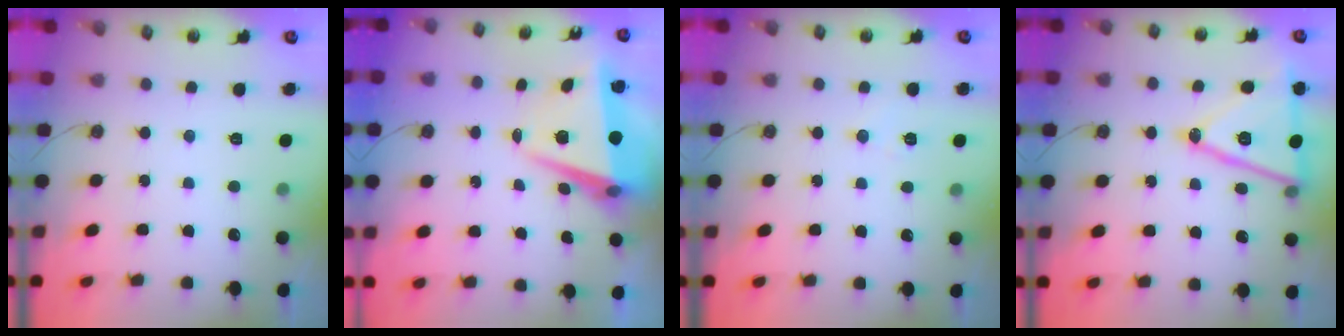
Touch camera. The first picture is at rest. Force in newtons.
{"total": 8.2, "press": 7.9, "slide": 2.1}
{"total": 5.9, "press": 5.8, "slide": 1.3}
{"total": 18.6, "press": 18.3, "slide": 3.3}